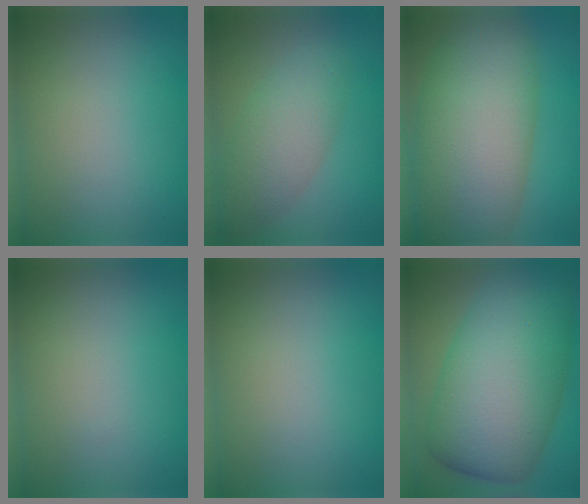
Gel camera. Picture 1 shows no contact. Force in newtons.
{"total": 4.6, "press": 4.6, "slide": 0.2}
{"total": 13.4, "press": 13.3, "slide": 0.8}
{"total": 0.0}
{"total": 0.0}
{"total": 13.7, "press": 13.7, "slide": 0.3}